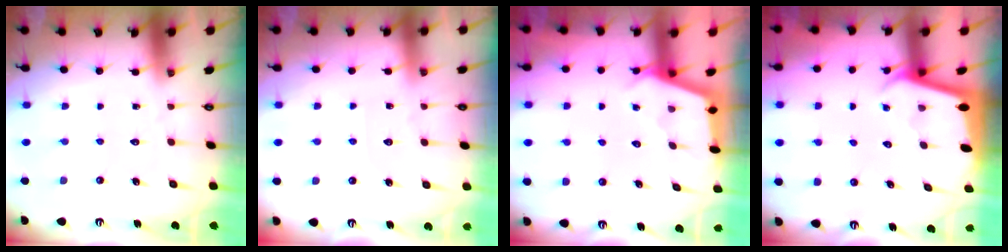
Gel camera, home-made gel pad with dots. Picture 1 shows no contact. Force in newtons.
{"total": 3.5, "press": 3.4, "slide": 0.5}
{"total": 2.8, "press": 2.8, "slide": 0.4}
{"total": 2.1, "press": 2.1, "slide": 0.1}